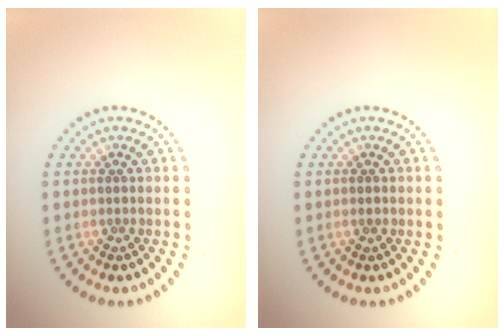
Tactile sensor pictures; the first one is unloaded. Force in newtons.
{"total": 0.6, "press": 0.6, "slide": 0.1}